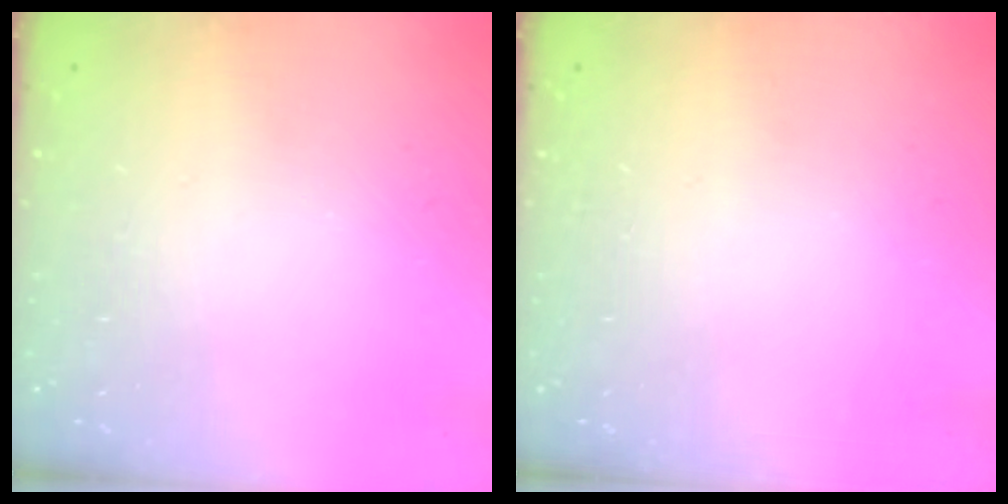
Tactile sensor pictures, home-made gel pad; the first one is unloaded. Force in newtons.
{"total": 0.0}